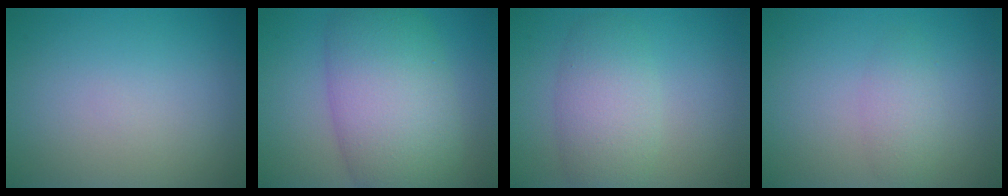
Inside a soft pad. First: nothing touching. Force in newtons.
{"total": 10.4, "press": 10.3, "slide": 0.4}
{"total": 4.5, "press": 4.5, "slide": 0.2}
{"total": 2.0, "press": 2.0, "slide": 0.0}